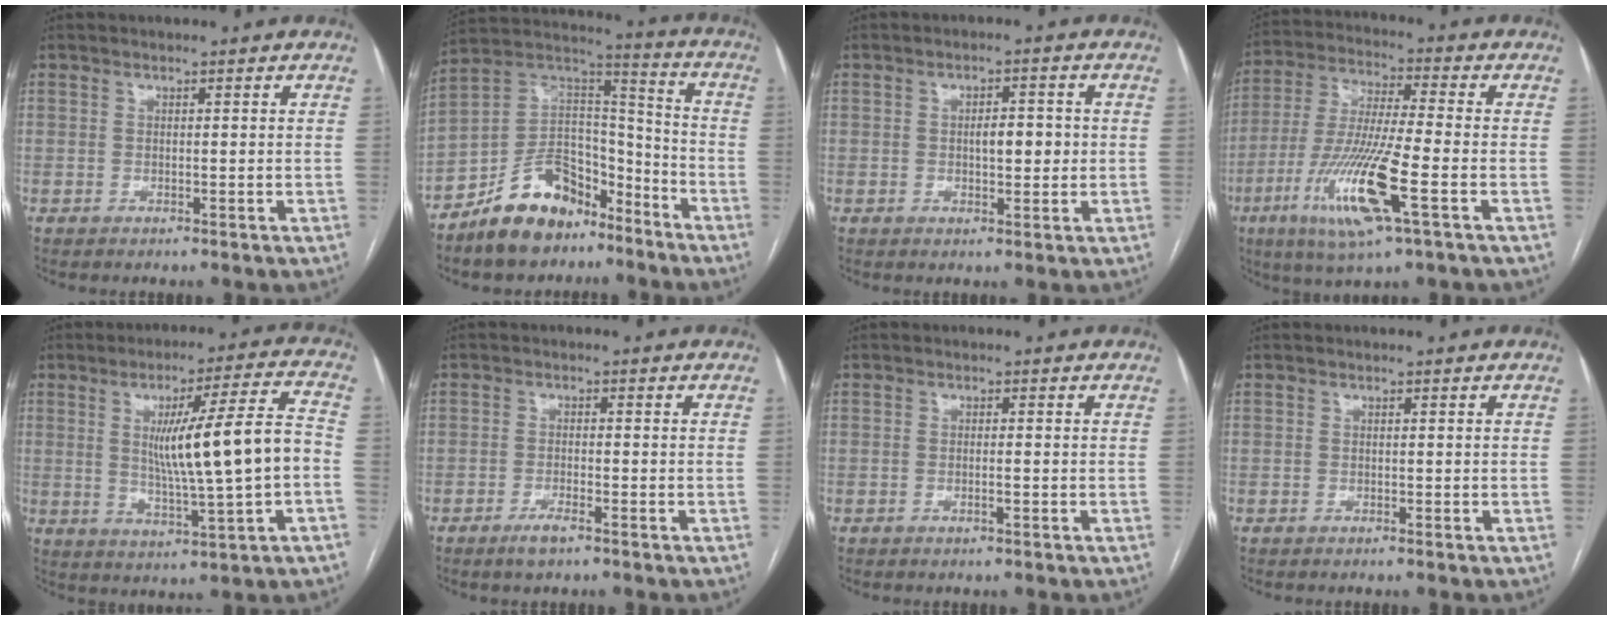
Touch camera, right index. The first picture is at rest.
{"total": 15.1, "force": [-10.9, 7.5, 7.2], "torque": [-0.128, 0.046, -0.196]}
{"total": 3.8, "force": [0.0, 1.5, 3.5], "torque": [-0.054, 0.005, 0.003]}
{"total": 15.0, "force": [-5.7, 0.7, 13.9], "torque": [-0.291, -0.022, -0.107]}
{"total": 14.0, "force": [-0.2, 0.2, 14.0], "torque": [-0.223, 0.007, 0.002]}
{"total": 2.7, "force": [-1.9, 0.4, 1.9], "torque": [-0.039, -0.002, -0.036]}
{"total": 1.0, "force": [-0.5, -0.2, 0.8], "torque": [-0.017, 0.001, -0.008]}
{"total": 0.0}